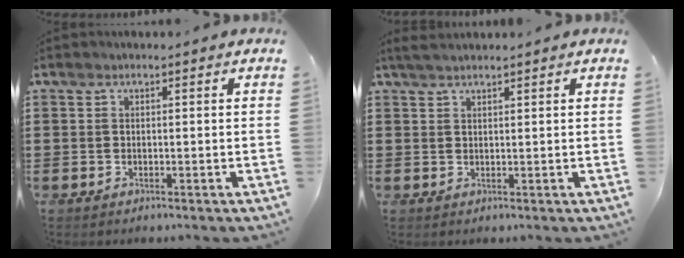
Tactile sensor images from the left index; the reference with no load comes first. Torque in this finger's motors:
{"motor_torque": [0.19, 0.11, 0.10, 0.02]}